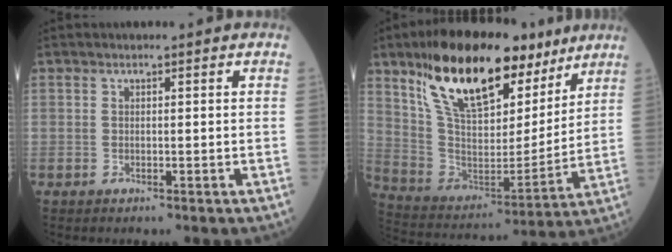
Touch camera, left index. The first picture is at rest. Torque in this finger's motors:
{"motor_torque": [1.63, -0.51, 1.05, 0.21]}